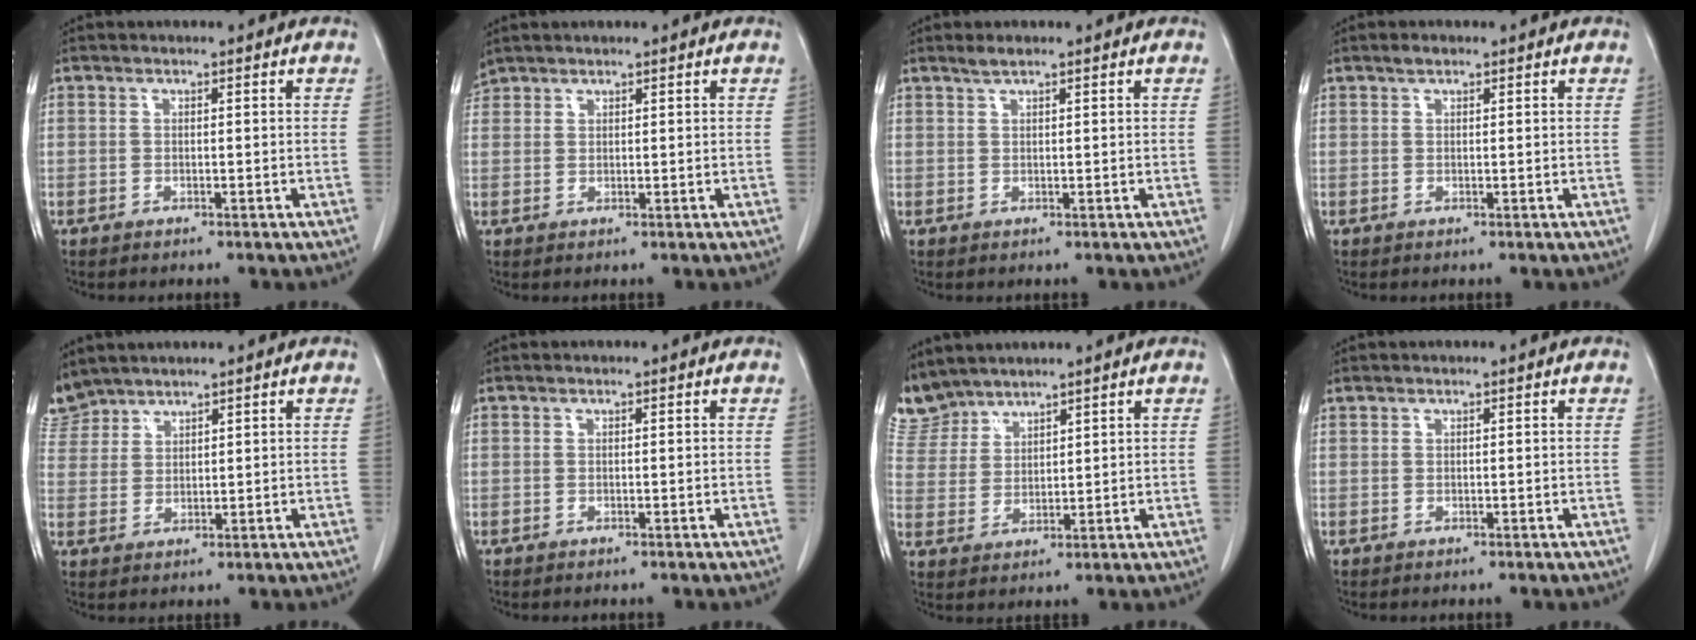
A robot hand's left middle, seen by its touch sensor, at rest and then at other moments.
{"total": 2.0, "force": [1.9, 0.6, -0.1], "torque": [-0.006, 0.015, 0.040]}
{"total": 1.4, "force": [1.1, 0.1, 0.8], "torque": [-0.018, 0.003, 0.025]}
{"total": 1.0, "force": [0.8, 0.4, 0.6], "torque": [-0.014, 0.004, 0.014]}
{"total": 4.6, "force": [4.4, 1.1, -0.3], "torque": [-0.001, 0.010, 0.098]}
{"total": 0.0}
{"total": 6.2, "force": [6.0, 1.5, -0.2], "torque": [-0.006, 0.006, 0.136]}
{"total": 0.0}